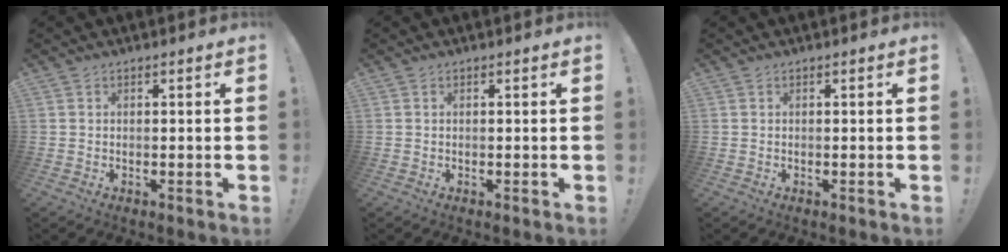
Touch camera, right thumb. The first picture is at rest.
{"total": 0.0}
{"total": 0.0}